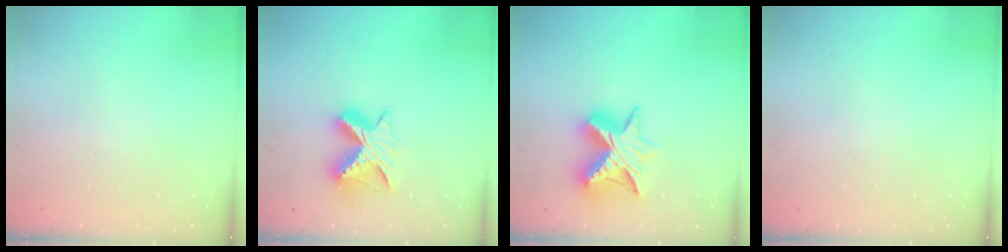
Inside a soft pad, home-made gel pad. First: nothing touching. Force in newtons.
{"total": 9.6, "press": 9.5, "slide": 0.8}
{"total": 11.2, "press": 11.2, "slide": 0.7}
{"total": 0.0}